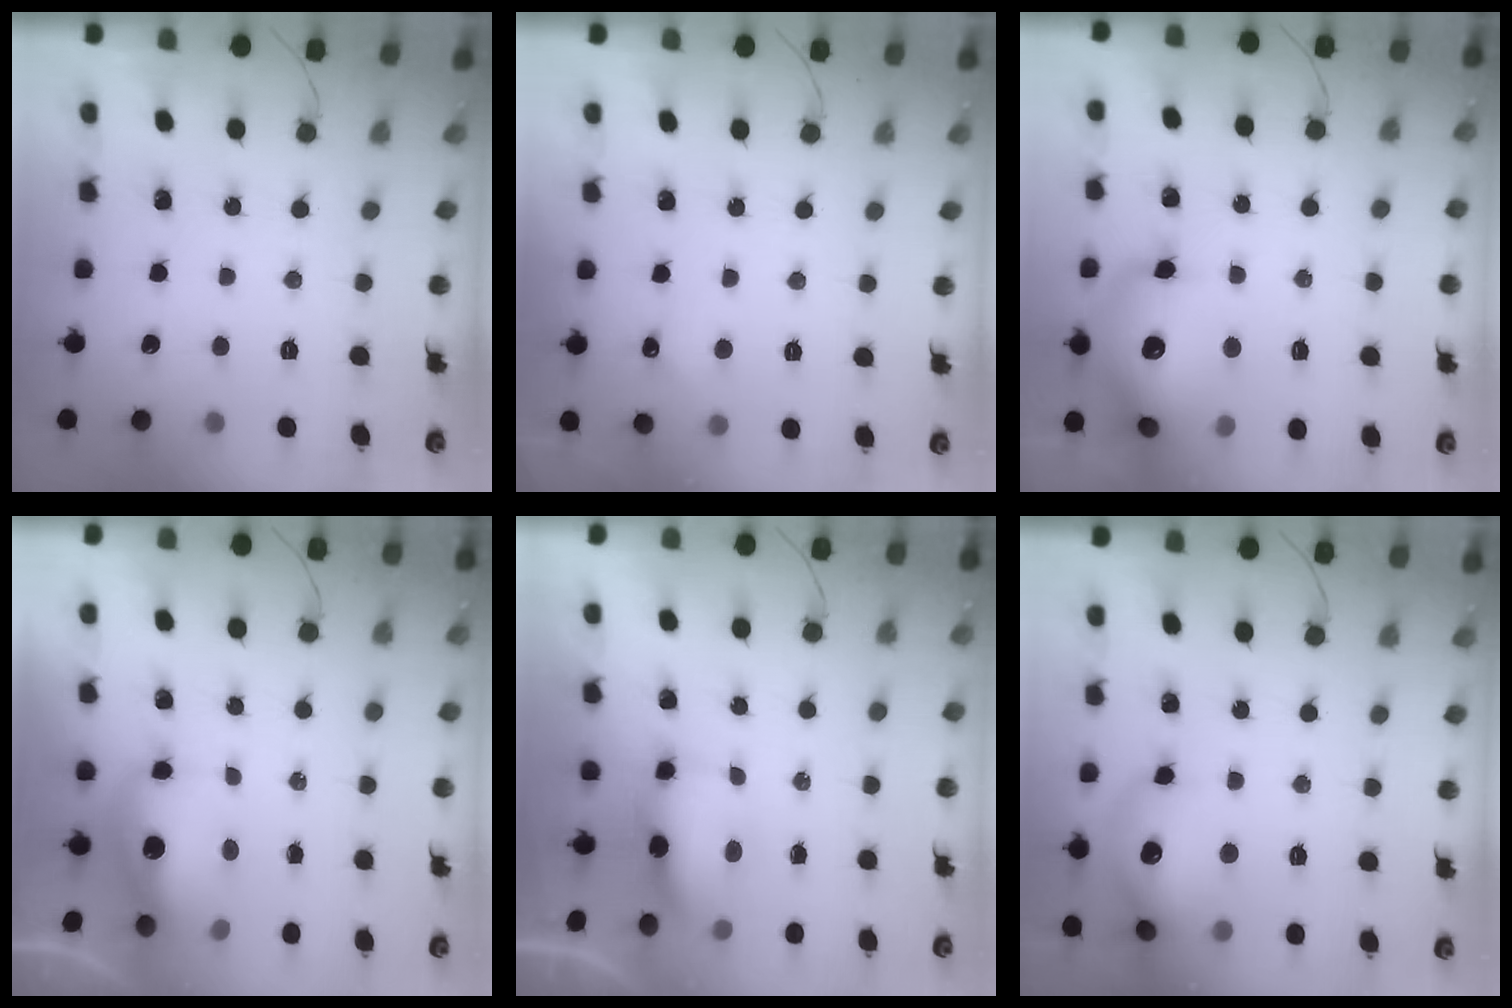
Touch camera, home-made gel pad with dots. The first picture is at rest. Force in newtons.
{"total": 4.2, "press": 4.1, "slide": 1.2}
{"total": 17.2, "press": 17.1, "slide": 2.5}
{"total": 11.7, "press": 11.5, "slide": 2.4}
{"total": 11.6, "press": 8.3, "slide": 8.0}
{"total": 15.0, "press": 14.9, "slide": 1.4}